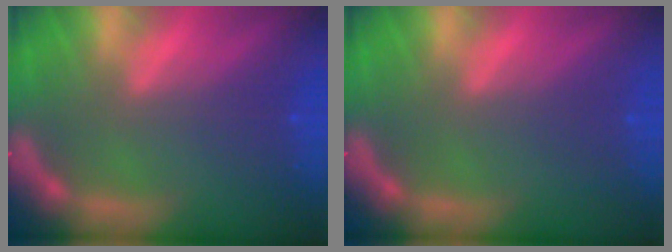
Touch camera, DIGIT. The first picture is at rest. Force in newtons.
{"total": 0.0}